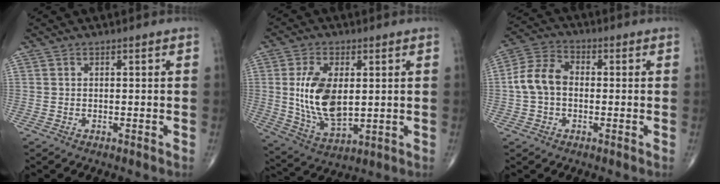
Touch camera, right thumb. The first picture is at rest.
{"total": 13.5, "force": [1.4, 7.3, 11.3], "torque": [-0.205, -0.017, 0.035]}
{"total": 8.4, "force": [-0.4, 6.0, 5.8], "torque": [-0.110, 0.030, -0.019]}